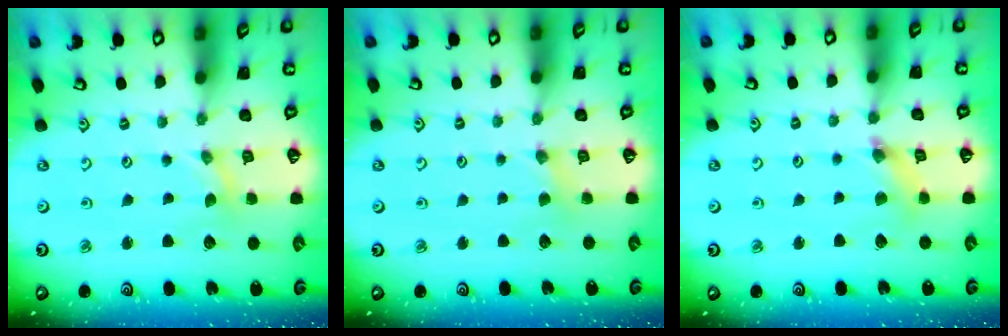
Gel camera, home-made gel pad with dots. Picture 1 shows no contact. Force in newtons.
{"total": 2.1, "press": 2.1, "slide": 0.4}
{"total": 4.2, "press": 4.2, "slide": 0.5}